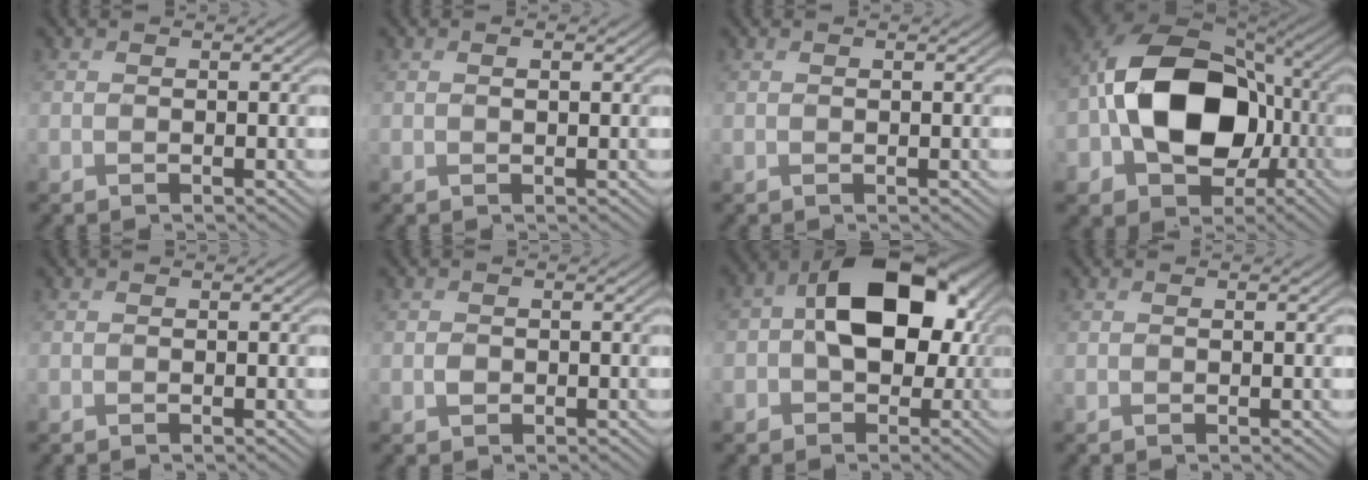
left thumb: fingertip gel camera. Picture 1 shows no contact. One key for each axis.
{"total": 1.0, "fx": 0.4, "fy": 0.4, "fz": 0.8, "tx": -0.015, "ty": 0.000, "tz": 0.006}
{"total": 0.0}
{"total": 16.7, "fx": -2.4, "fy": 12.0, "fz": 11.3, "tx": -0.206, "ty": 0.002, "tz": -0.056}
{"total": 0.0}
{"total": 1.0, "fx": -0.2, "fy": 0.8, "fz": 0.4, "tx": -0.008, "ty": -0.003, "tz": -0.006}
{"total": 12.3, "fx": 0.1, "fy": 8.5, "fz": 8.9, "tx": -0.151, "ty": 0.006, "tz": -0.006}
{"total": 0.0}